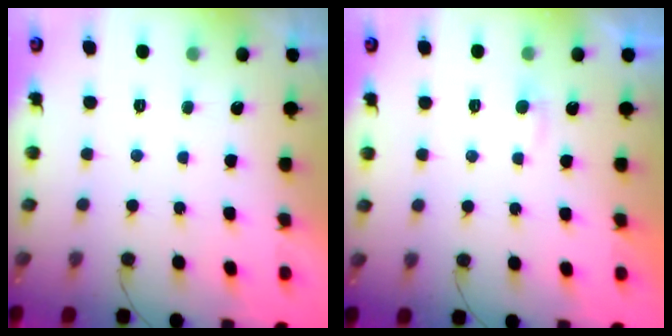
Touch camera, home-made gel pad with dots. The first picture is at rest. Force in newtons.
{"total": 2.4, "press": 2.4, "slide": 0.2}